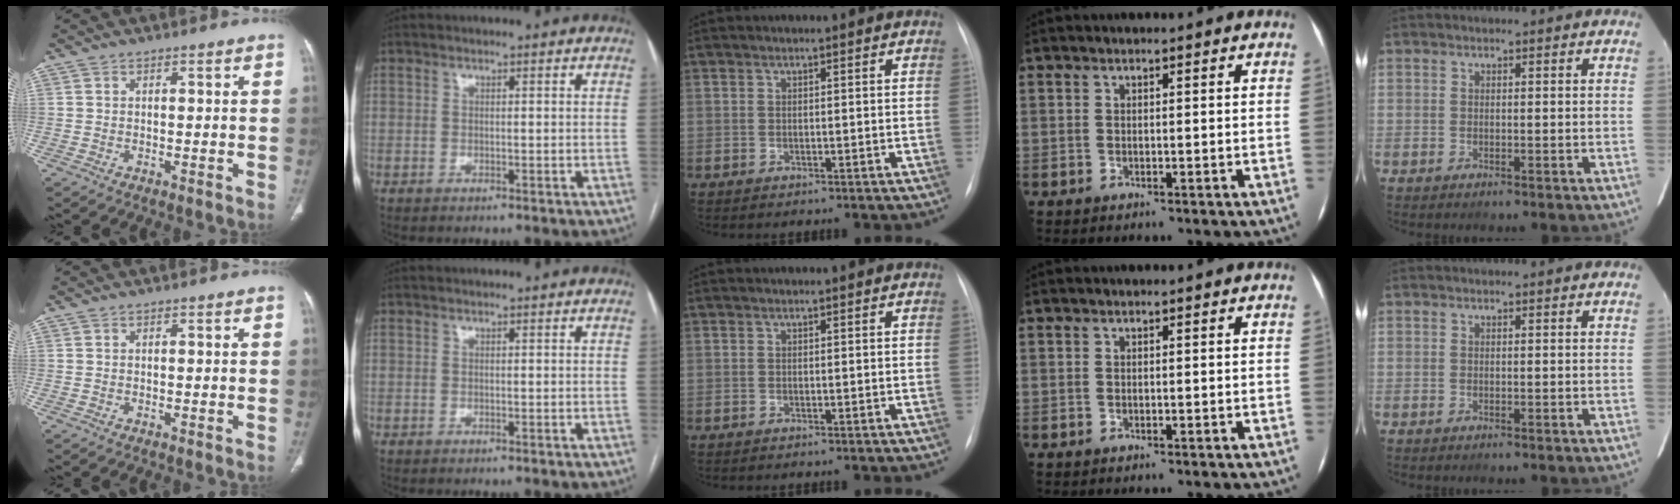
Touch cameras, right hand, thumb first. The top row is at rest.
{}